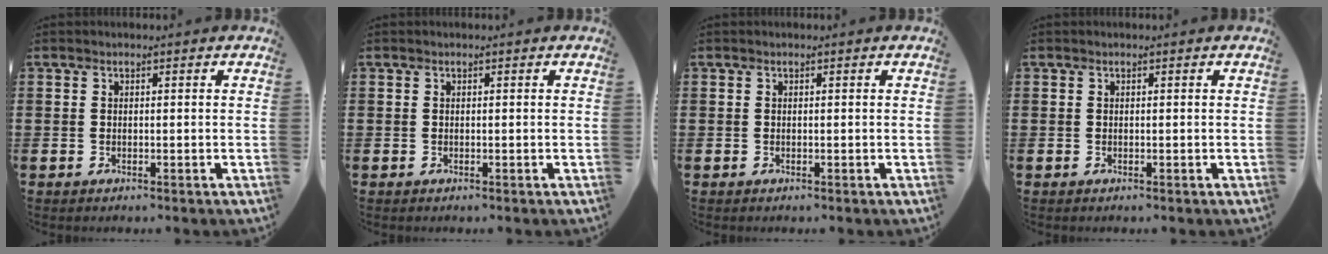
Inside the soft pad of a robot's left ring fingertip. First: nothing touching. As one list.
[{"total": 0.0}, {"total": 0.0}, {"total": 0.0}]